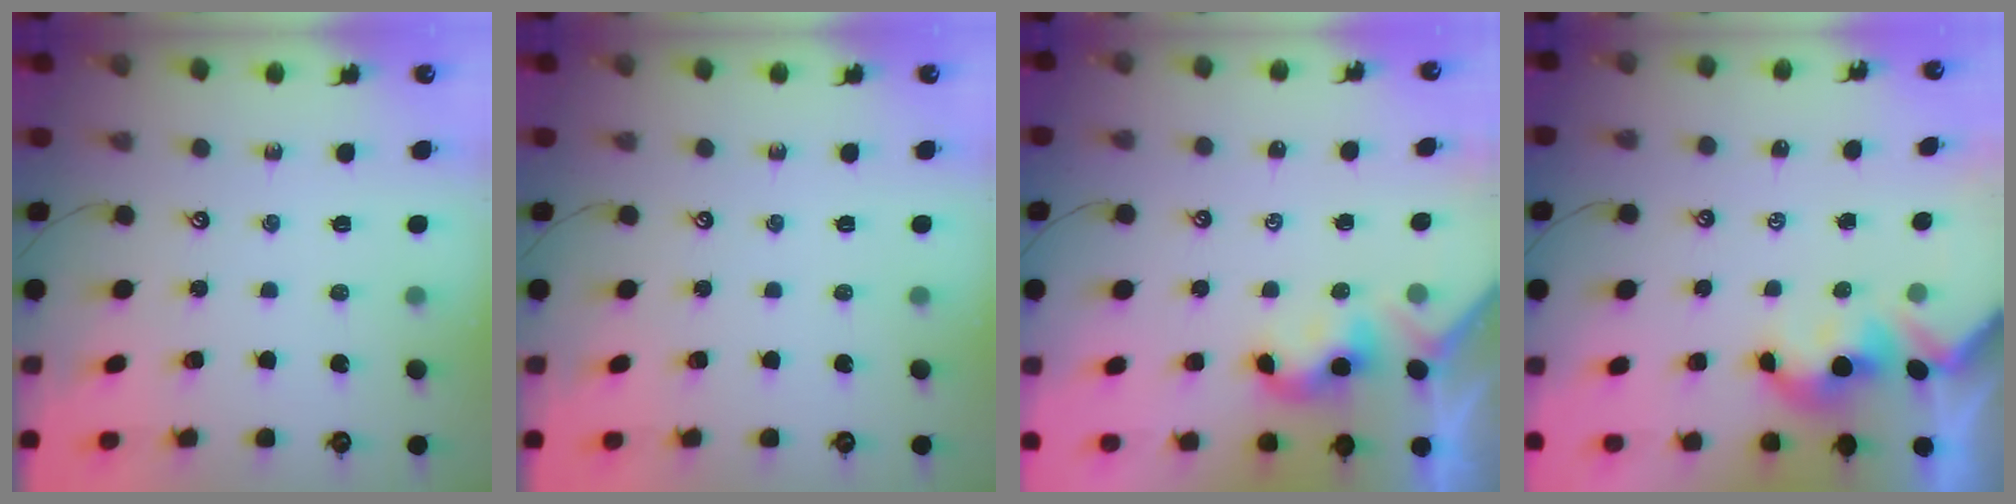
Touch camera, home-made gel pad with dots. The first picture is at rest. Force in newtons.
{"total": 0.0}
{"total": 2.4, "press": 2.4, "slide": 0.2}
{"total": 1.5, "press": 1.5, "slide": 0.2}